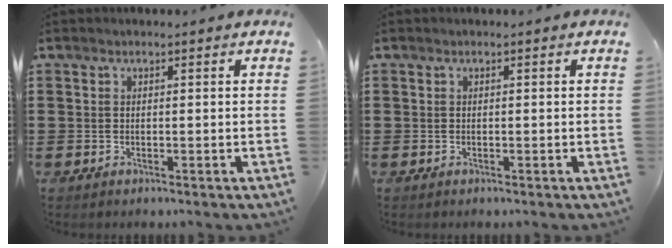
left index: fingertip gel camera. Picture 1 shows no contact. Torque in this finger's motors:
{"motor_torque": [-0.01, 0.01, 0.00, 0.00]}